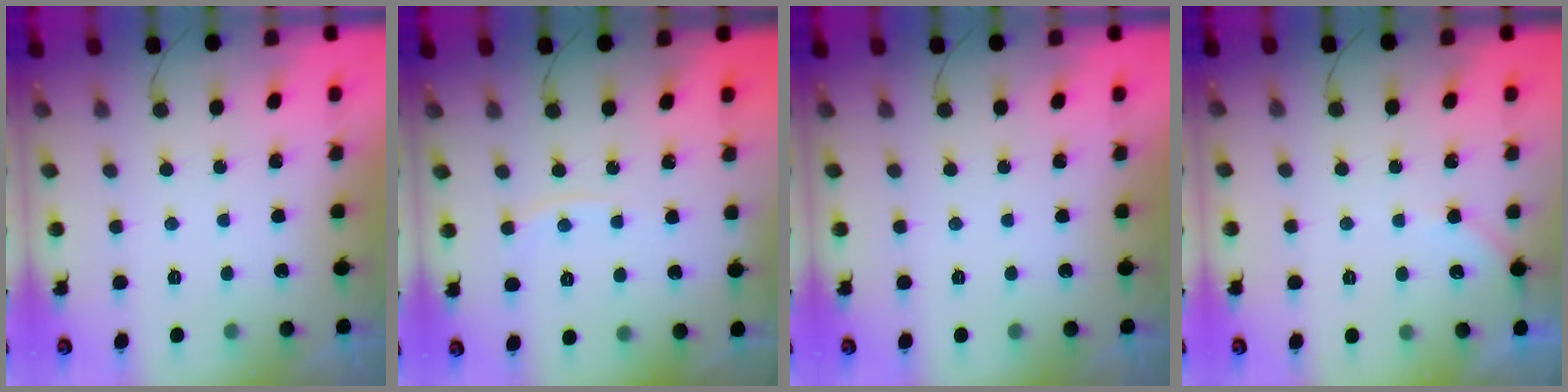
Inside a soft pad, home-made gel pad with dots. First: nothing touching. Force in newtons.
{"total": 3.3, "press": 3.2, "slide": 0.6}
{"total": 0.0}
{"total": 2.7, "press": 2.6, "slide": 0.5}